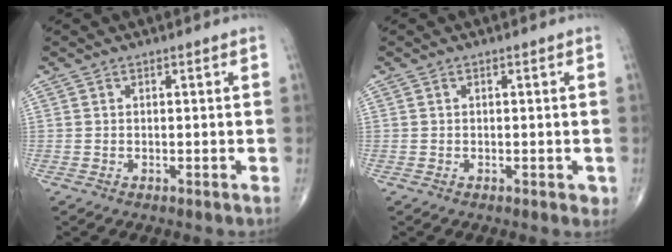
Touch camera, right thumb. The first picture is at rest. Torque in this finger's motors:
{"motor_torque": [-0.18, -0.06, -0.07, -0.01, 0.02]}